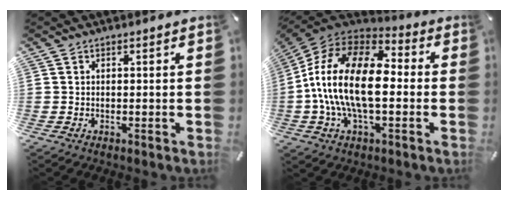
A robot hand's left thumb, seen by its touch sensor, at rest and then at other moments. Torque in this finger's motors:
{"motor_torque": [0.18, 3.31, 1.88, -0.89, 1.05]}